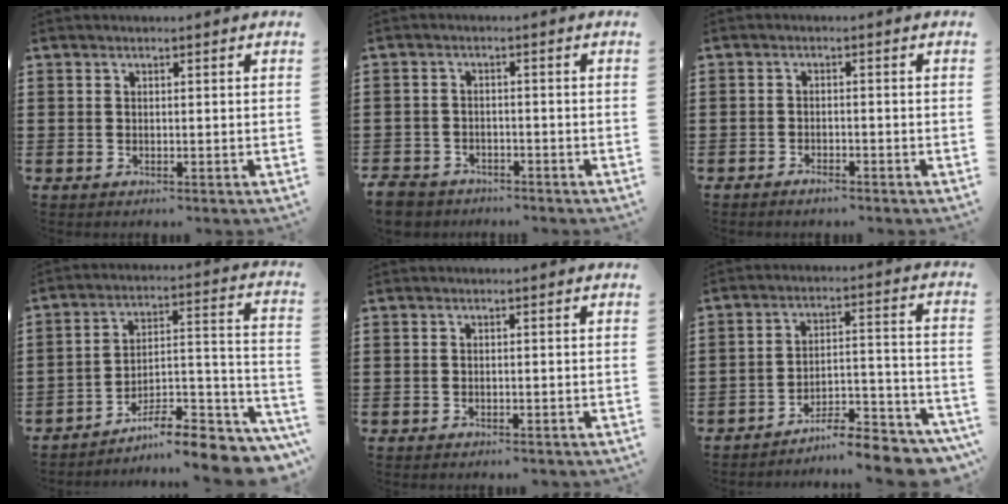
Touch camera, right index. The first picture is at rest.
{"total": 3.3, "force": [-3.2, 0.9, 0.2], "torque": [-0.021, -0.002, -0.072]}
{"total": 1.4, "force": [-1.3, 0.4, 0.3], "torque": [-0.009, 0.001, -0.025]}
{"total": 9.3, "force": [-7.6, 2.3, 4.9], "torque": [-0.063, 0.016, -0.139]}
{"total": 0.6, "force": [-0.5, 0.2, 0.1], "torque": [-0.004, 0.000, -0.011]}
{"total": 8.0, "force": [-7.5, 0.8, 2.7], "torque": [-0.031, 0.016, -0.144]}